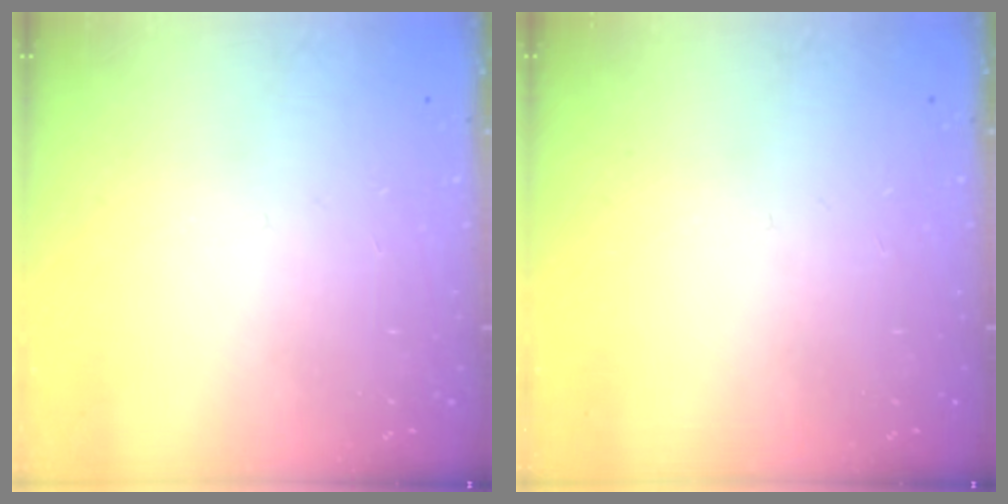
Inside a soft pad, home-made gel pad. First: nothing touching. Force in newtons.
{"total": 0.0}